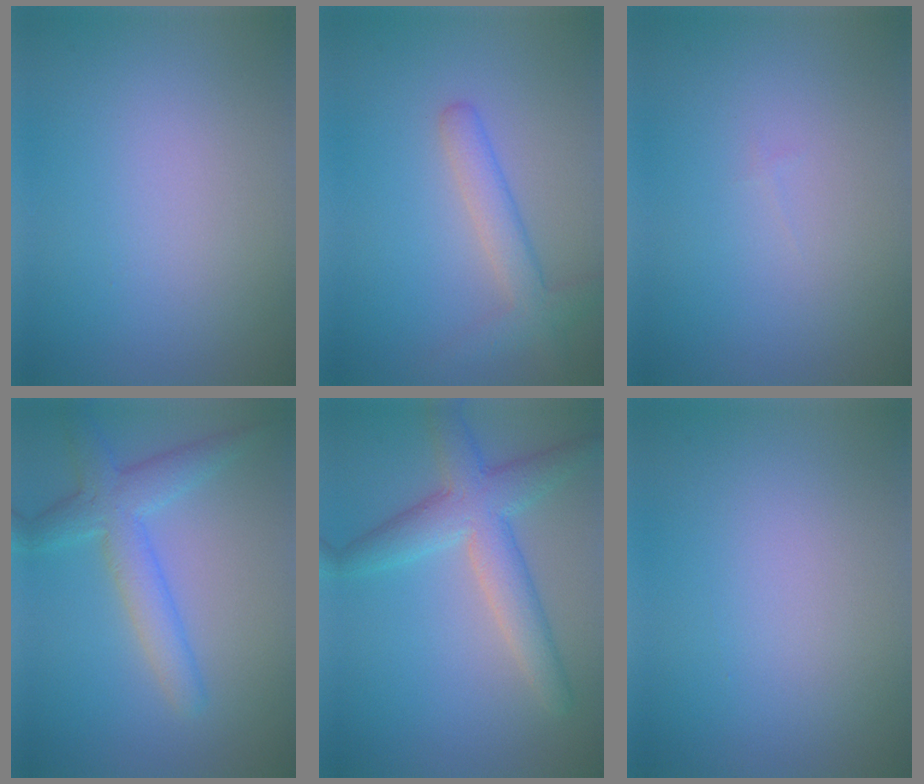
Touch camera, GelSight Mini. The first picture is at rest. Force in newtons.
{"total": 3.0, "press": 3.0, "slide": 0.2}
{"total": 0.0}
{"total": 4.0, "press": 4.0, "slide": 0.2}
{"total": 5.2, "press": 5.2, "slide": 0.2}
{"total": 0.0}